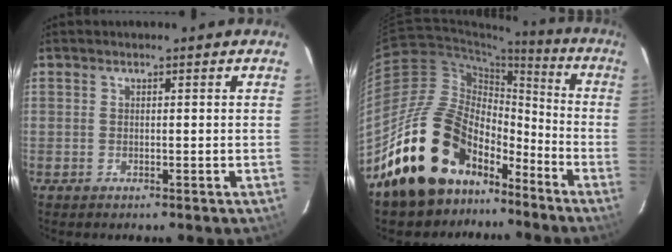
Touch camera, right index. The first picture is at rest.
{"total": 21.2, "force": [-14.4, 12.5, 9.3], "torque": [-0.189, 0.029, -0.225]}